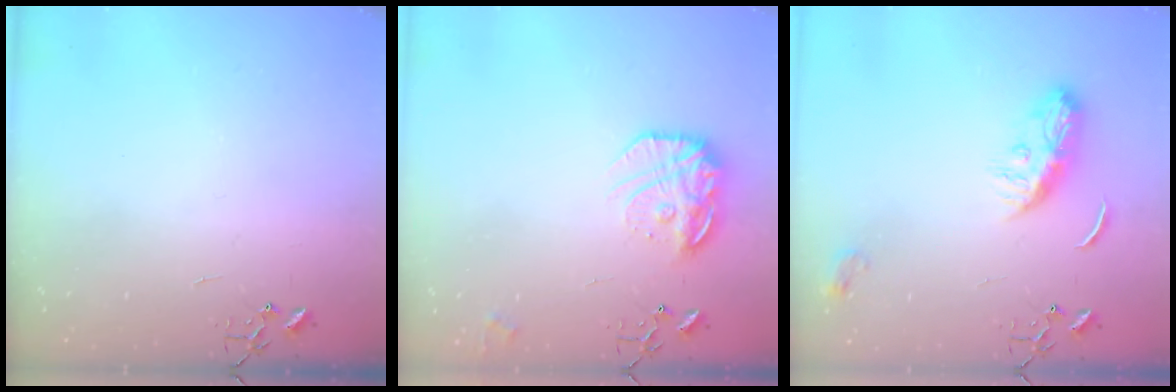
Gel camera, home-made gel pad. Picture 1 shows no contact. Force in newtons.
{"total": 16.4, "press": 16.3, "slide": 1.3}
{"total": 10.9, "press": 10.9, "slide": 0.7}